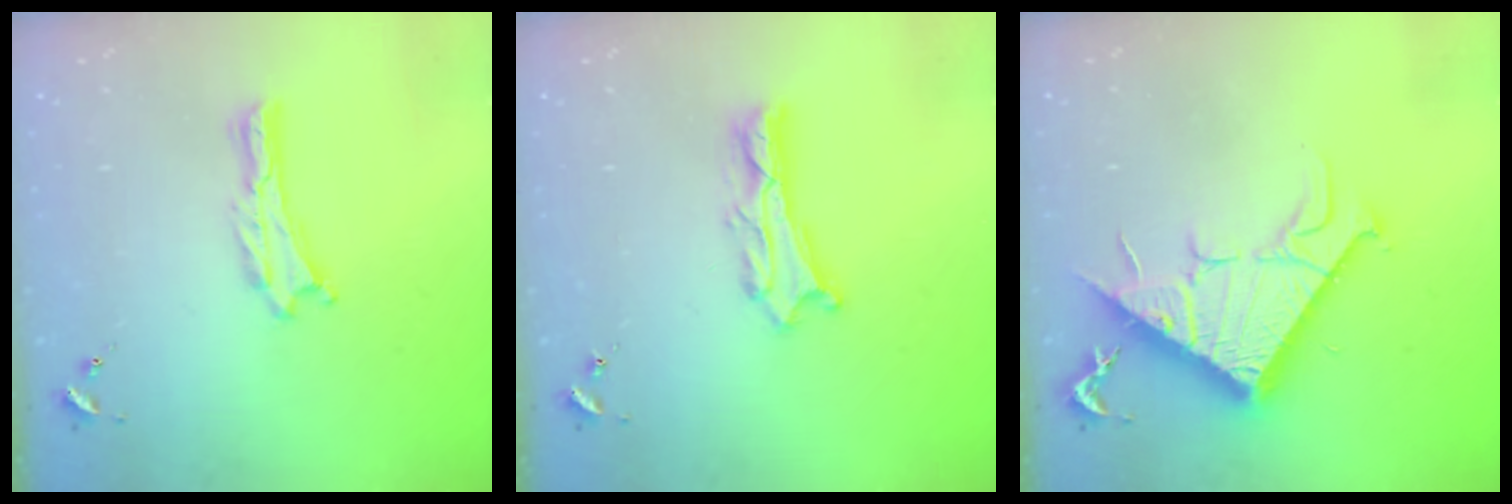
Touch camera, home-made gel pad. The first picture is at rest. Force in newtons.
{"total": 2.6, "press": 2.6, "slide": 0.3}
{"total": 12.4, "press": 12.4, "slide": 0.2}